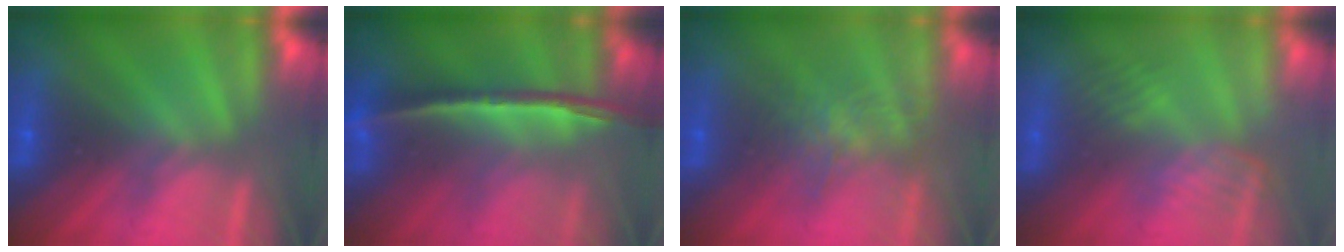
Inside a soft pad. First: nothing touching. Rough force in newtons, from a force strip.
{"total": 1.4}
{"total": 3.9}
{"total": 2.8}